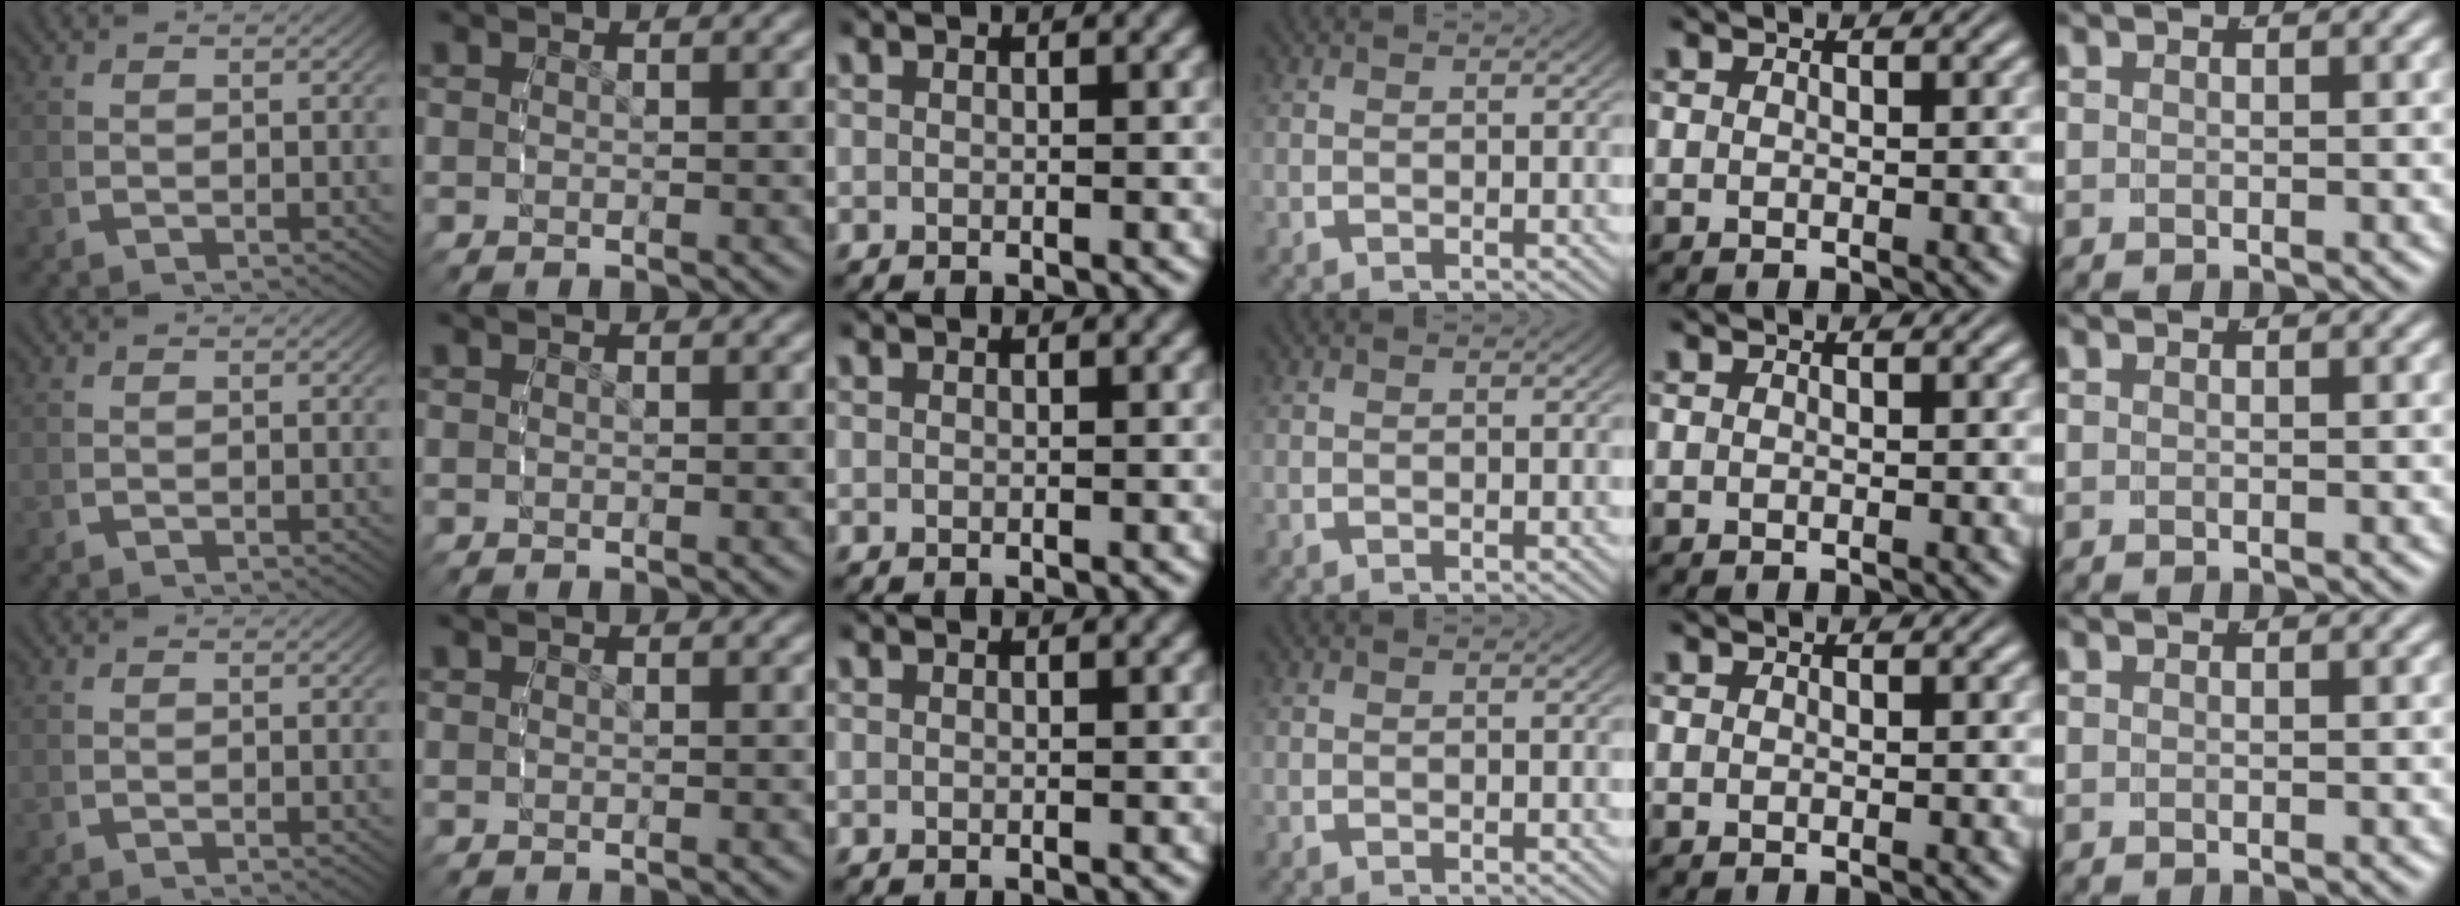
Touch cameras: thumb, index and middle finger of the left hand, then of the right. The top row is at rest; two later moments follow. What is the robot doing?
{"motion": "reach", "object": "markers"}